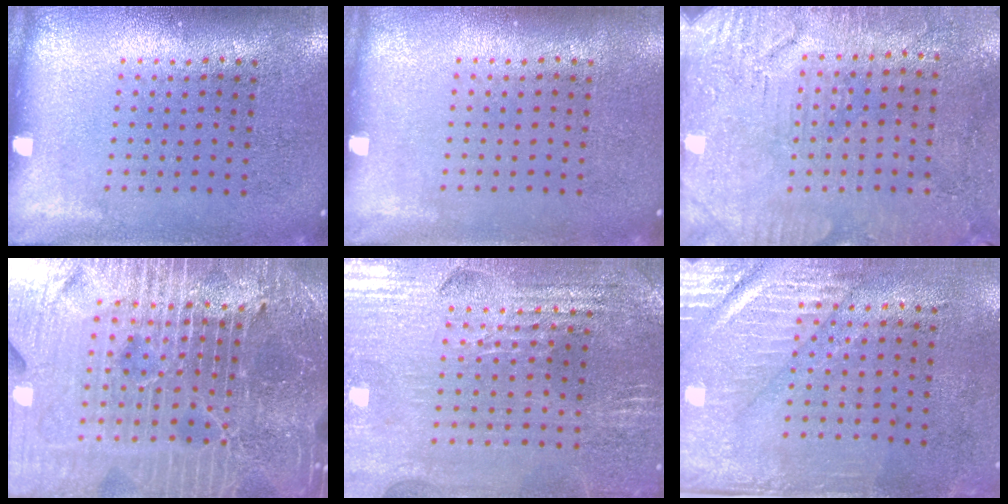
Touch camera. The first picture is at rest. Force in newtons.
{"total": 0.0}
{"total": 3.0, "press": 2.7, "slide": 1.2}
{"total": 7.3, "press": 6.4, "slide": 3.7}
{"total": 2.8, "press": 2.8, "slide": 0.5}
{"total": 2.9, "press": 2.4, "slide": 1.6}